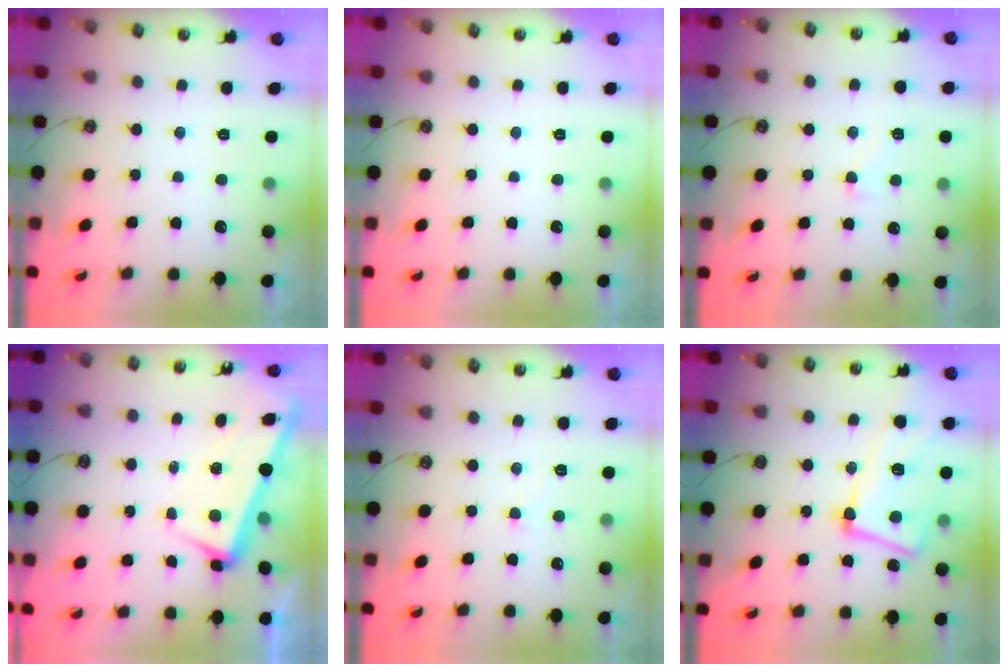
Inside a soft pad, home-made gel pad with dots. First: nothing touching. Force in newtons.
{"total": 0.0}
{"total": 2.3, "press": 2.2, "slide": 0.9}
{"total": 2.9, "press": 2.8, "slide": 0.9}
{"total": 0.7, "press": 0.5, "slide": 0.5}
{"total": 12.3, "press": 12.0, "slide": 2.6}